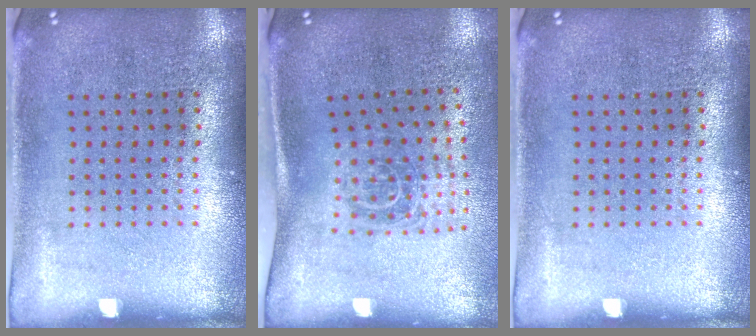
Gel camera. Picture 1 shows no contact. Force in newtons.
{"total": 1.8, "press": 1.2, "slide": 1.3}
{"total": 0.0}